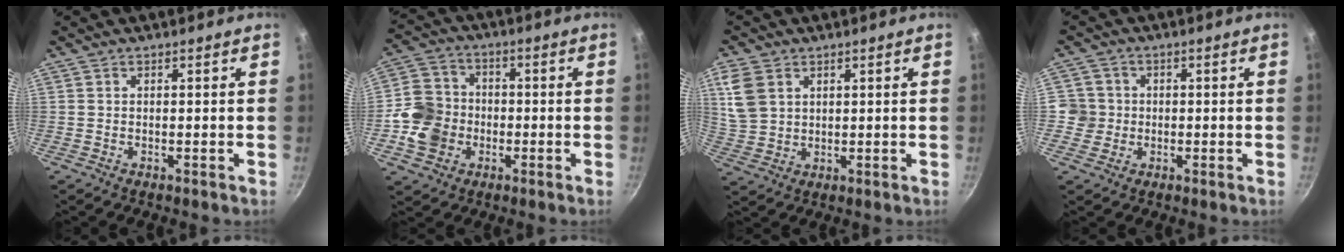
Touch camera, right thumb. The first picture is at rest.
{"total": 11.0, "force": [-2.4, 9.6, 4.9], "torque": [-0.071, 0.024, -0.054]}
{"total": 7.7, "force": [3.0, 5.7, 4.3], "torque": [-0.073, -0.010, 0.068]}
{"total": 4.5, "force": [-0.5, 4.5, 0.6], "torque": [0.025, 0.008, -0.014]}